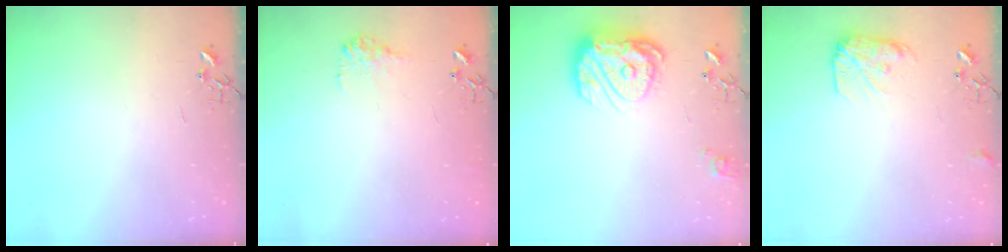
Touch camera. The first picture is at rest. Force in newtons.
{"total": 8.9, "press": 8.9, "slide": 0.3}
{"total": 17.3, "press": 17.2, "slide": 1.9}
{"total": 10.8, "press": 10.8, "slide": 0.4}